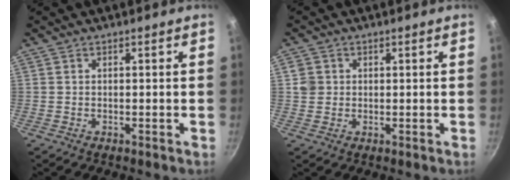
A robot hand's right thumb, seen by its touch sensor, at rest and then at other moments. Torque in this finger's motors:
{"motor_torque": [0.23, 0.13, 0.20, 0.37, 0.01]}